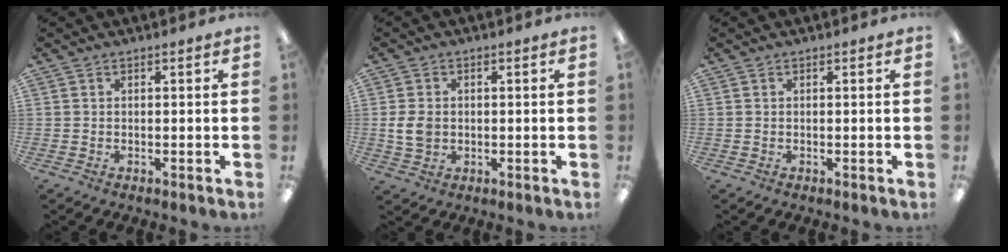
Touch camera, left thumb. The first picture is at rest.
{"total": 5.1, "force": [-0.2, 4.0, 3.2], "torque": [-0.078, 0.002, -0.006]}
{"total": 0.0}